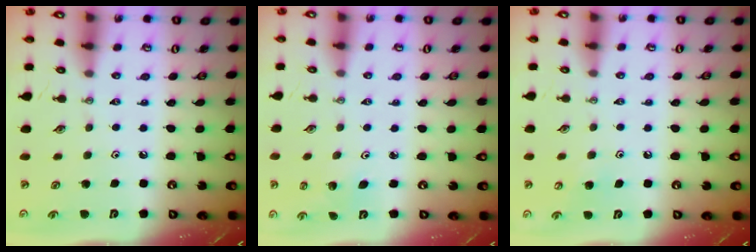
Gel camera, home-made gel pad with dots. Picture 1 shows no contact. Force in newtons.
{"total": 1.9, "press": 1.9, "slide": 0.1}
{"total": 4.4, "press": 4.4, "slide": 0.5}